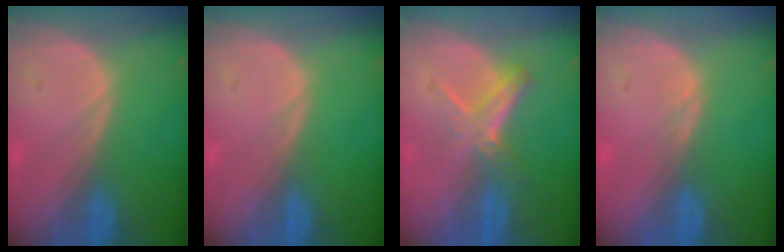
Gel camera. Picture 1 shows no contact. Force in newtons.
{"total": 0.0}
{"total": 4.9, "press": 4.8, "slide": 0.9}
{"total": 0.7, "press": 0.7, "slide": 0.1}